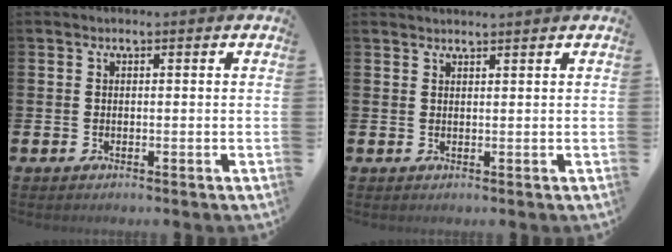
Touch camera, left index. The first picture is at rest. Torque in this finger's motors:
{"motor_torque": [0.15, -0.53, -0.18, 0.01]}